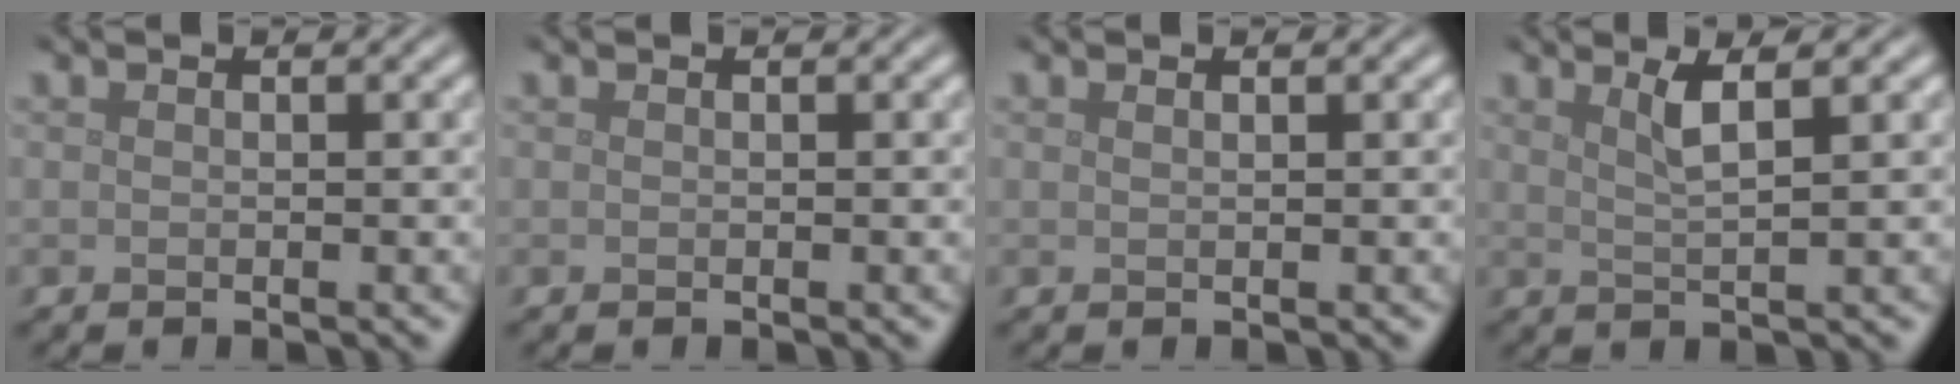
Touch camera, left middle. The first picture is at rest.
{"total": 0.0}
{"total": 0.5, "force": [0.3, 0.2, 0.4], "torque": [0.001, 0.000, 0.001]}
{"total": 2.4, "force": [1.2, 0.5, 2.1], "torque": [-0.032, 0.002, 0.019]}